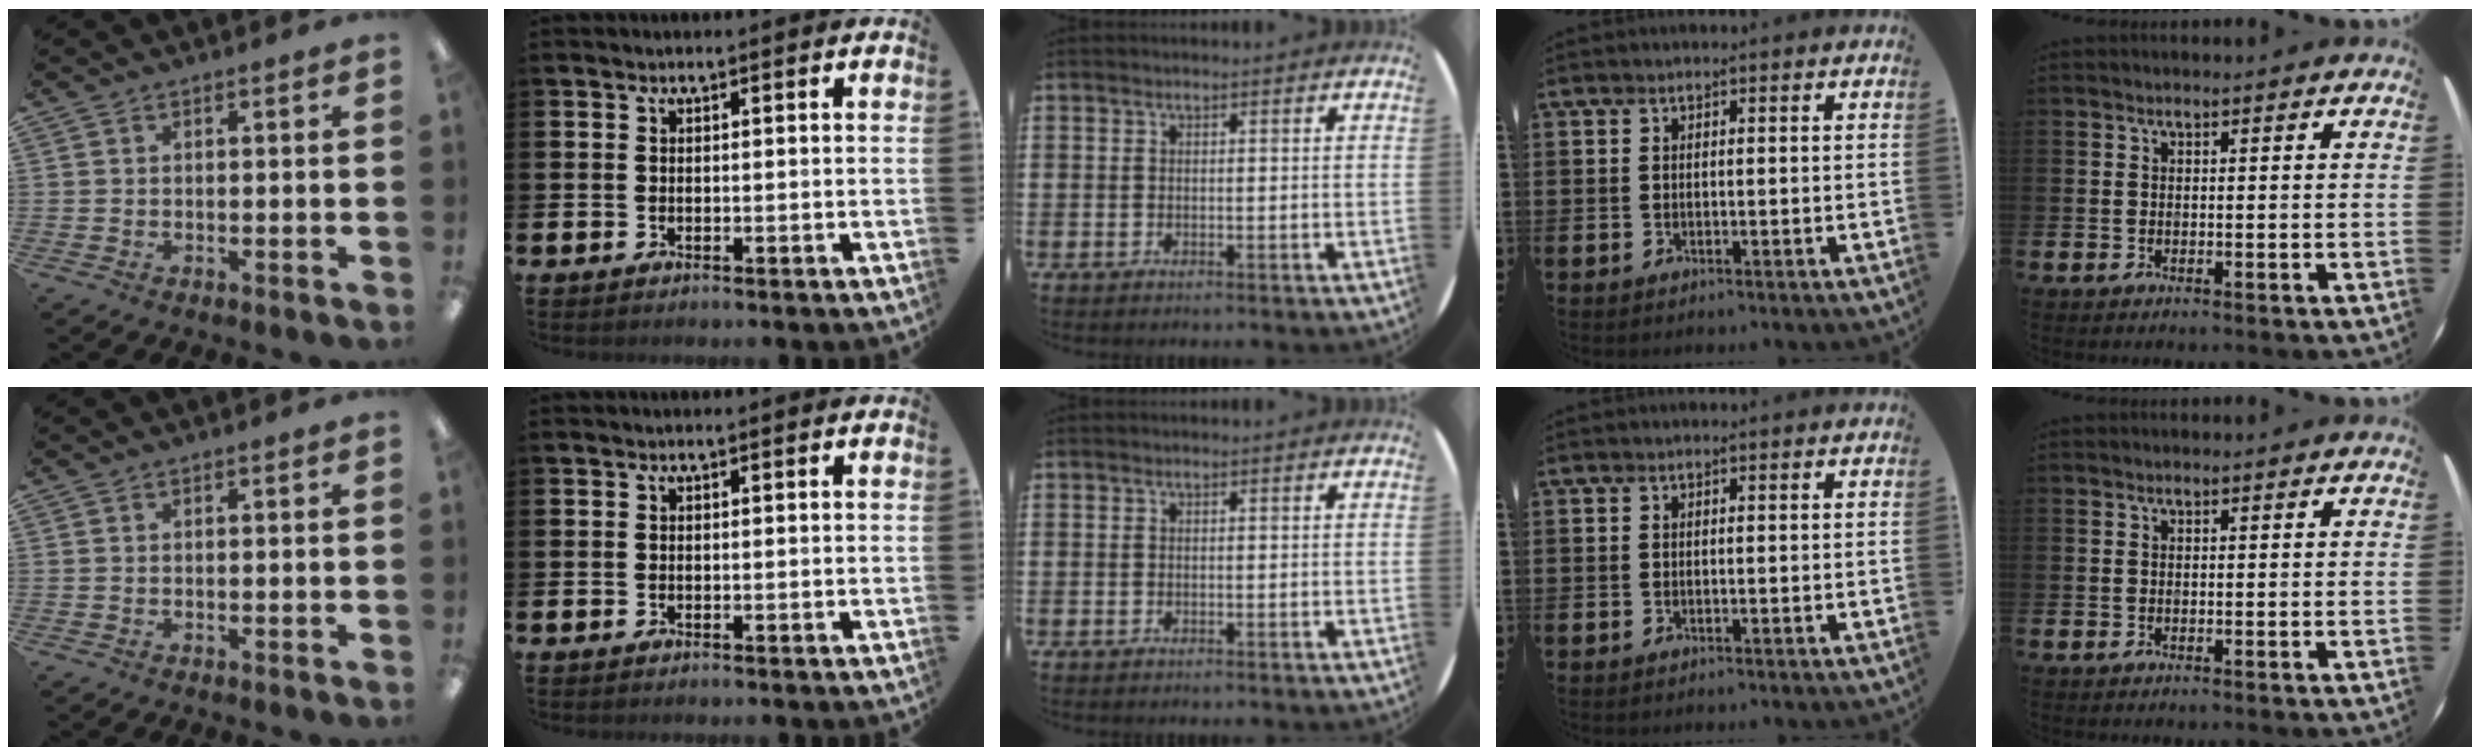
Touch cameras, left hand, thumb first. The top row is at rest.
{}